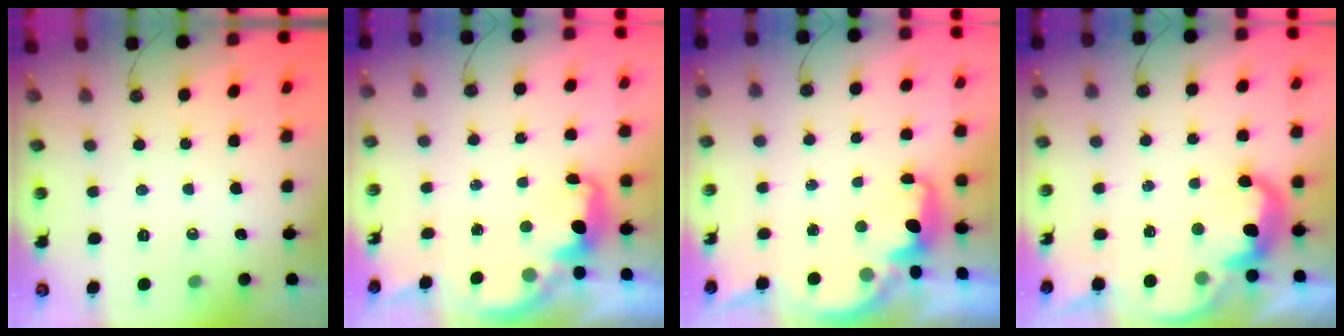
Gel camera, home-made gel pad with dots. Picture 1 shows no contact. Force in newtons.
{"total": 2.9, "press": 2.9, "slide": 0.5}
{"total": 2.2, "press": 2.1, "slide": 0.7}
{"total": 7.7, "press": 7.7, "slide": 0.7}